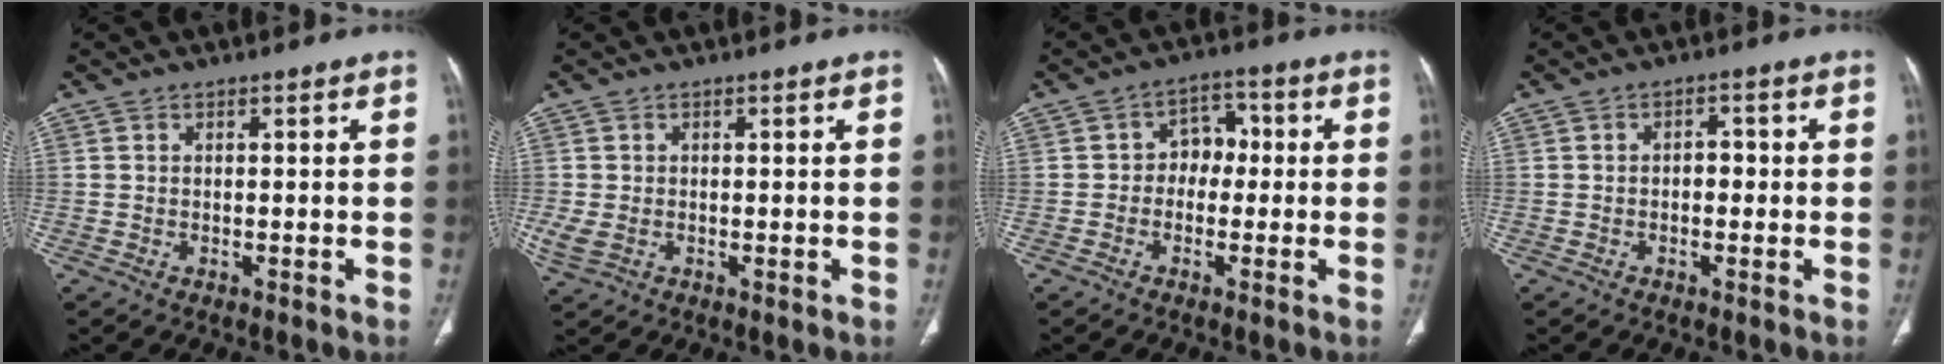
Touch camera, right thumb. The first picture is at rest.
{"total": 3.2, "force": [-0.3, 2.2, 2.2], "torque": [-0.061, -0.001, 0.000]}
{"total": 5.5, "force": [-0.4, 4.3, 3.4], "torque": [-0.016, 0.024, -0.019]}
{"total": 2.4, "force": [-0.2, 1.7, 1.8], "torque": [-0.013, 0.010, -0.009]}